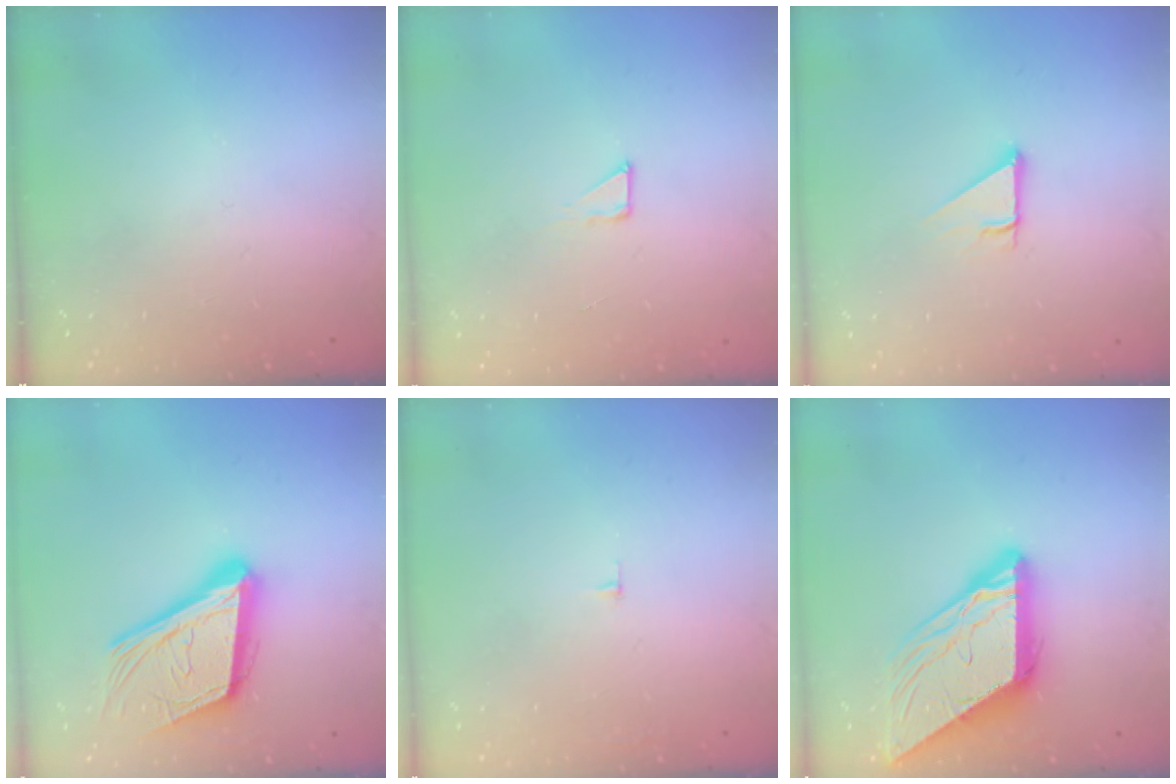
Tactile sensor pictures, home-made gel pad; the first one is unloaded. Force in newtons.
{"total": 3.0, "press": 3.0, "slide": 0.3}
{"total": 3.2, "press": 3.2, "slide": 0.2}
{"total": 21.2, "press": 20.8, "slide": 4.3}
{"total": 2.7, "press": 2.7, "slide": 0.2}
{"total": 13.4, "press": 13.3, "slide": 1.5}